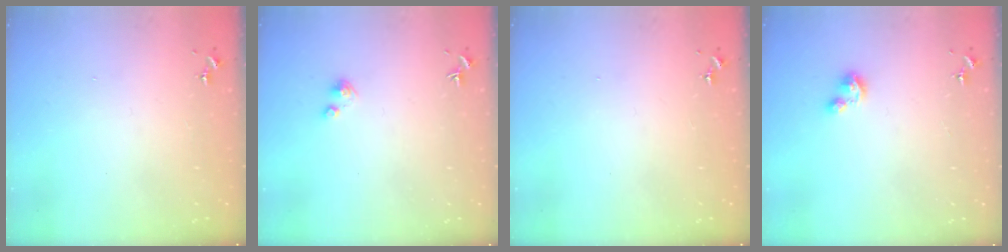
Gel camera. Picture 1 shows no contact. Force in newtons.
{"total": 2.8, "press": 2.8, "slide": 0.3}
{"total": 0.0}
{"total": 3.5, "press": 3.5, "slide": 0.3}